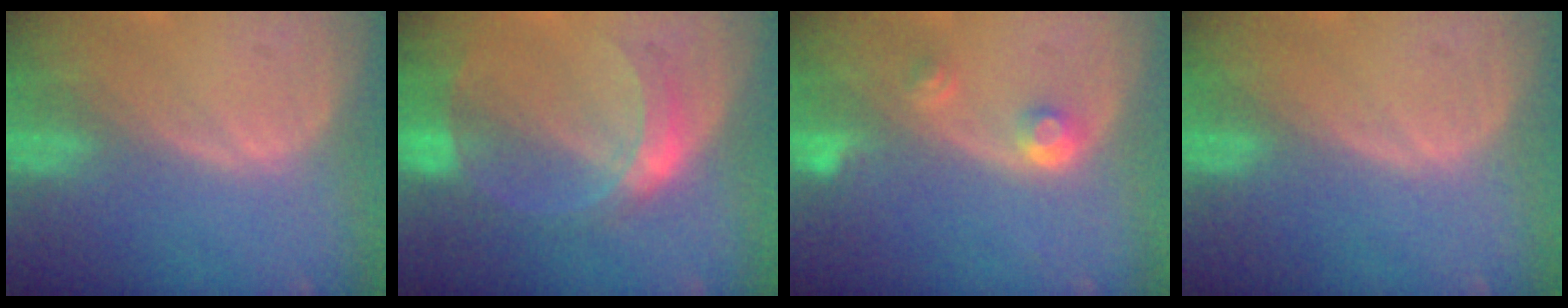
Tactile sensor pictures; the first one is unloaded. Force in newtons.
{"total": 5.6, "press": 5.6, "slide": 0.0}
{"total": 2.9, "press": 2.7, "slide": 1.0}
{"total": 0.0}